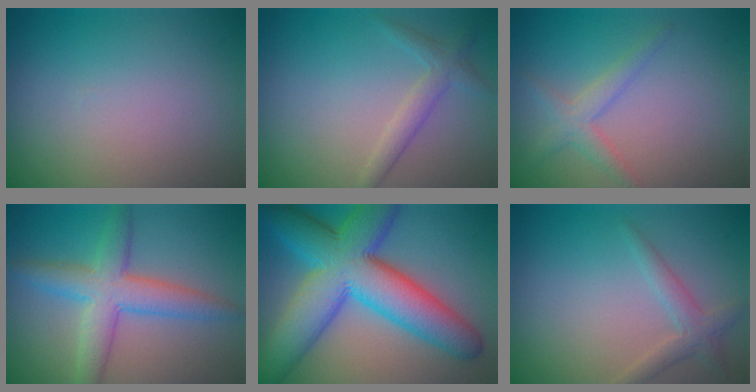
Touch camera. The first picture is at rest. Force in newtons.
{"total": 1.9, "press": 1.9, "slide": 0.1}
{"total": 2.1, "press": 2.1, "slide": 0.1}
{"total": 5.2, "press": 5.2, "slide": 0.2}
{"total": 11.8, "press": 11.8, "slide": 0.3}
{"total": 1.9, "press": 1.9, "slide": 0.0}